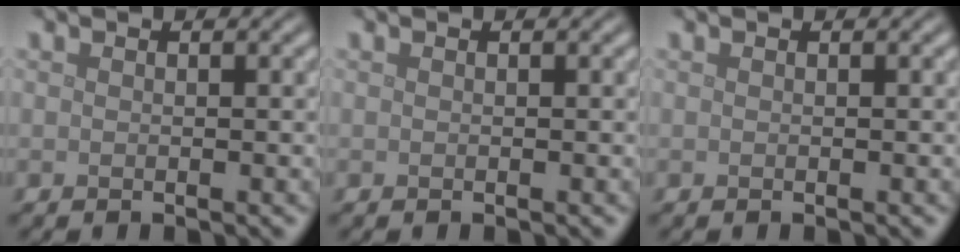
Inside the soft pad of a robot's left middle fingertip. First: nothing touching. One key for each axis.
{"total": 0.0}
{"total": 0.0}